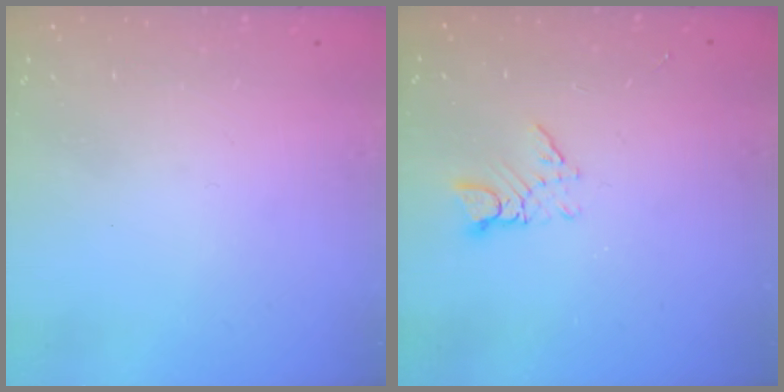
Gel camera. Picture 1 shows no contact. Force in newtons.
{"total": 3.5, "press": 3.5, "slide": 0.4}